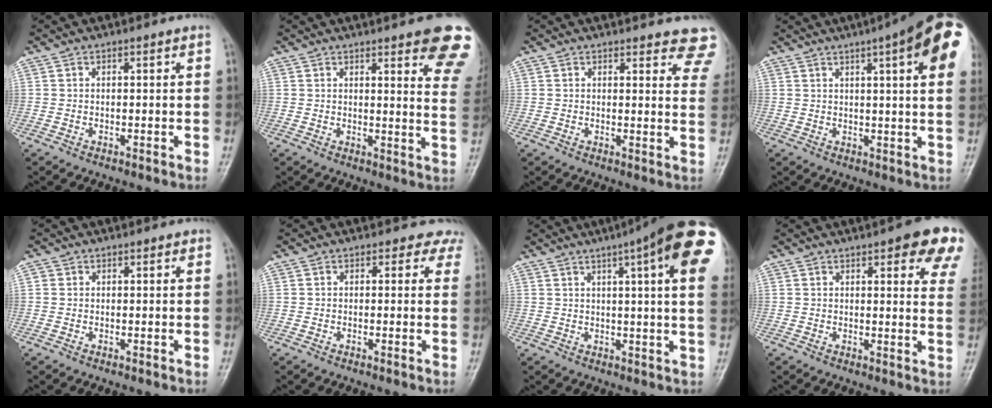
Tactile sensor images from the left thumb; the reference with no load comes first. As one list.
[{"total": 14.0, "force": [9.0, 3.2, 10.2], "torque": [-0.094, -0.045, 0.087]}, {"total": 8.8, "force": [7.9, 2.9, 2.8], "torque": [0.015, -0.037, 0.060]}, {"total": 17.3, "force": [7.6, 3.2, 15.2], "torque": [-0.195, 0.001, 0.090]}, {"total": 1.0, "force": [0.3, 1.0, 0.2], "torque": [0.008, 0.000, 0.001]}, {"total": 3.0, "force": [2.3, 2.0, 0.1], "torque": [0.030, -0.010, 0.001]}, {"total": 20.9, "force": [9.3, 3.6, 18.4], "torque": [-0.218, 0.002, 0.107]}, {"total": 12.8, "force": [7.2, 3.9, 9.9], "torque": [-0.083, -0.025, 0.072]}]